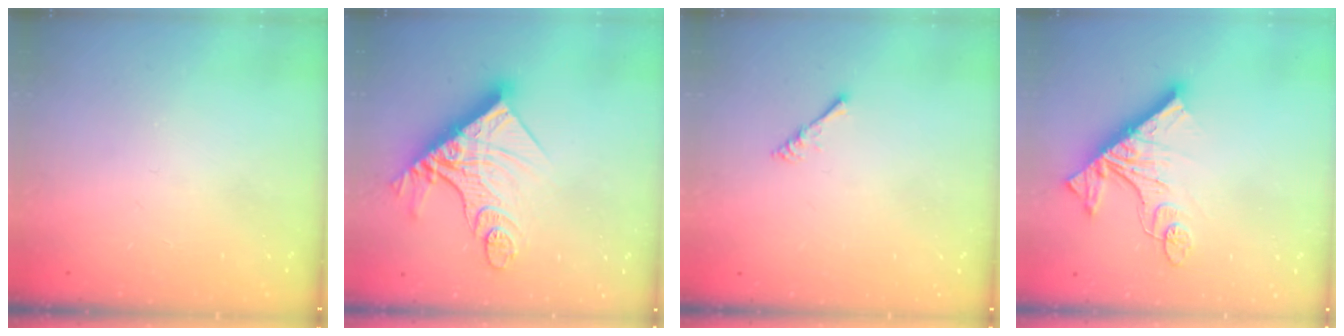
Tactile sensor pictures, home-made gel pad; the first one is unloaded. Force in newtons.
{"total": 19.0, "press": 18.9, "slide": 2.3}
{"total": 1.7, "press": 1.6, "slide": 0.4}
{"total": 15.3, "press": 15.3, "slide": 1.0}